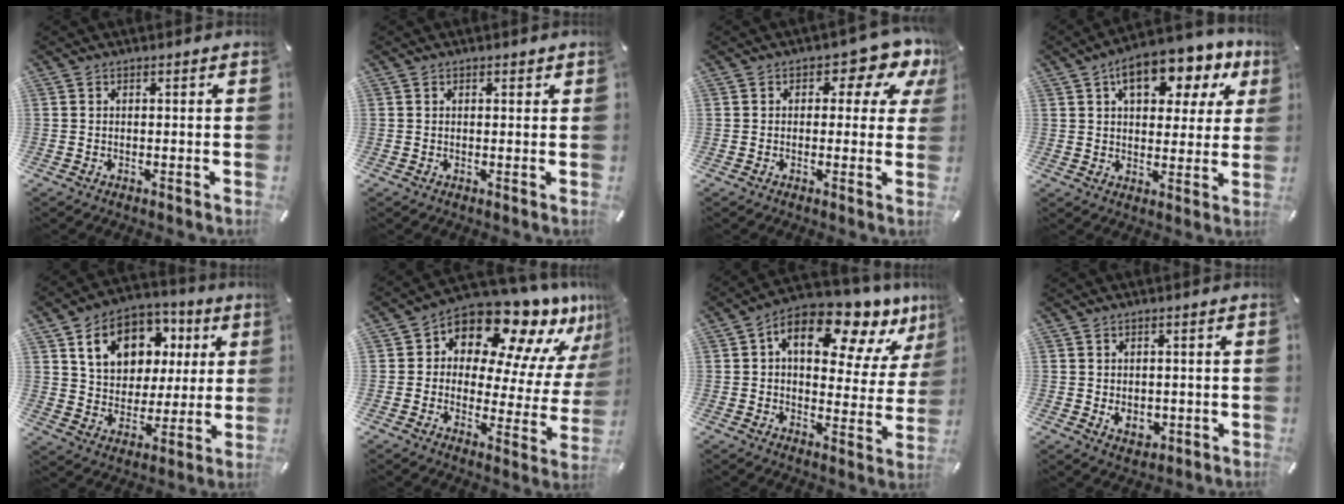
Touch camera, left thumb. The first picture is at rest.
{"total": 0.8, "force": [0.4, 0.6, 0.2], "torque": [0.003, 0.001, 0.005]}
{"total": 7.7, "force": [3.2, 4.3, 5.5], "torque": [-0.058, -0.021, 0.047]}
{"total": 13.5, "force": [7.7, 7.5, 8.2], "torque": [-0.112, -0.035, 0.129]}
{"total": 14.3, "force": [5.7, 11.5, 6.4], "torque": [-0.118, -0.008, 0.109]}
{"total": 14.2, "force": [11.0, 6.4, 6.3], "torque": [-0.095, -0.114, 0.183]}
{"total": 15.9, "force": [9.5, 7.8, 10.1], "torque": [-0.148, -0.057, 0.157]}
{"total": 3.7, "force": [-0.1, 3.0, 2.0], "torque": [-0.027, -0.004, -0.004]}